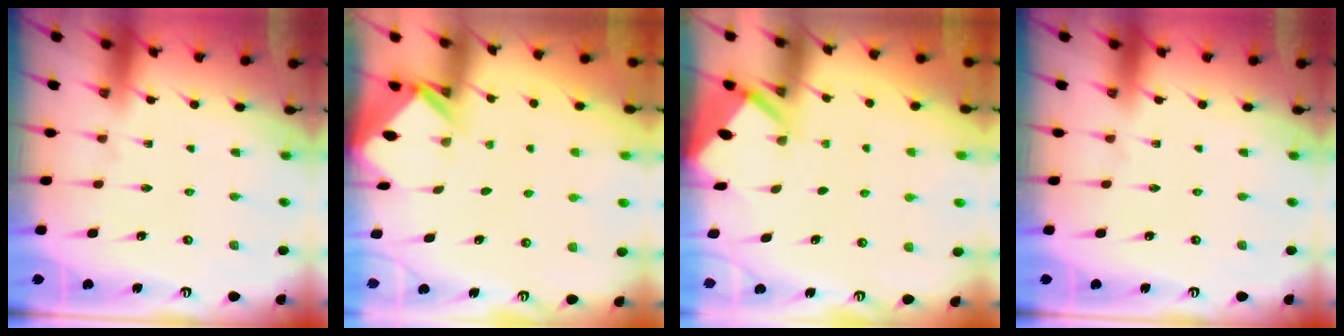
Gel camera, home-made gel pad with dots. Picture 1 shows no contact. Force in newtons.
{"total": 2.3, "press": 2.3, "slide": 0.1}
{"total": 2.6, "press": 2.6, "slide": 0.3}
{"total": 0.0}